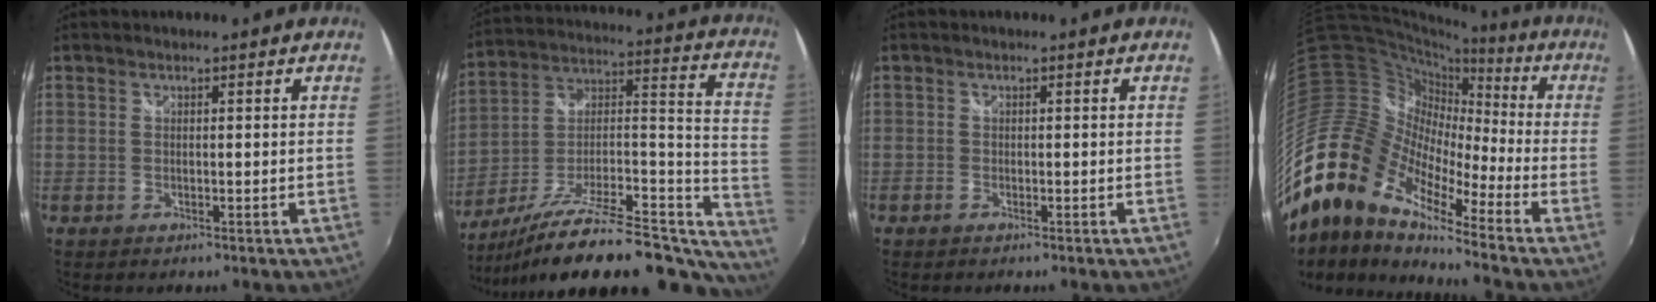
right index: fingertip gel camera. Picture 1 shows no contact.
{"total": 28.9, "force": [-20.5, 10.5, 17.4], "torque": [-0.231, 0.018, -0.302]}
{"total": 0.8, "force": [-0.6, 0.4, 0.1], "torque": [-0.004, -0.001, -0.013]}
{"total": 20.4, "force": [-13.2, 9.1, 12.6], "torque": [-0.220, -0.022, -0.271]}